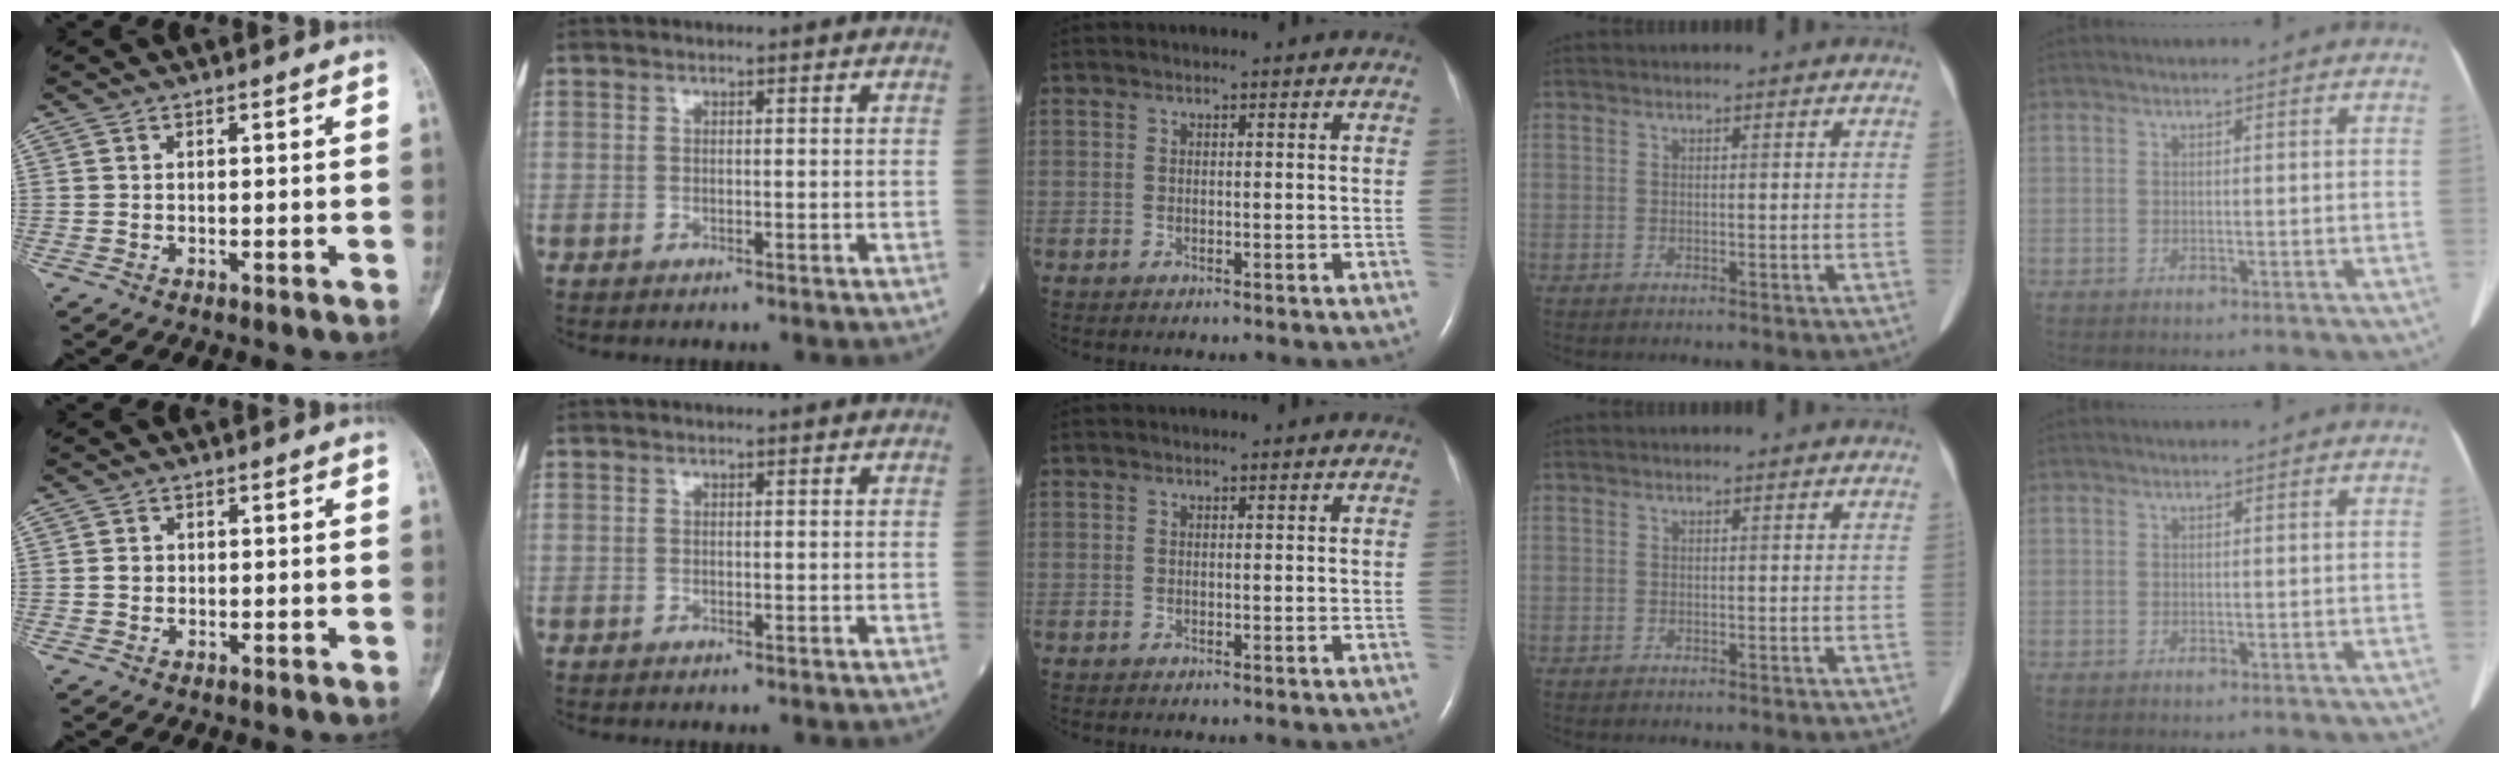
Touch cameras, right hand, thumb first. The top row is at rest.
{"thumb": {"total": 1.4, "force": [0.0, 1.3, 0.6], "torque": [-0.007, 0.004, 0.000]}}